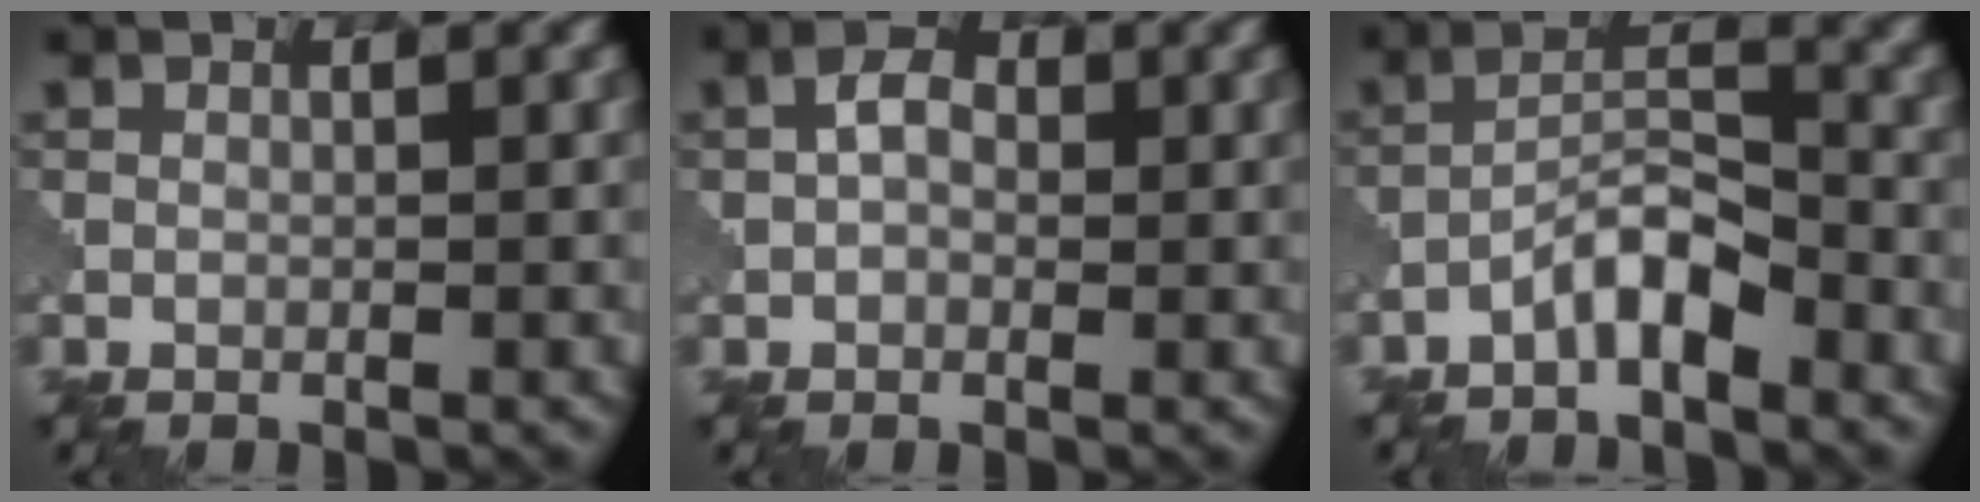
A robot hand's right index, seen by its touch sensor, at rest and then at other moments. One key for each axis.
{"total": 2.8, "fx": 0.5, "fy": 1.8, "fz": 2.1, "tx": -0.038, "ty": 0.009, "tz": 0.001}
{"total": 3.7, "fx": -2.6, "fy": 0.9, "fz": 2.5, "tx": -0.045, "ty": 0.017, "tz": -0.055}